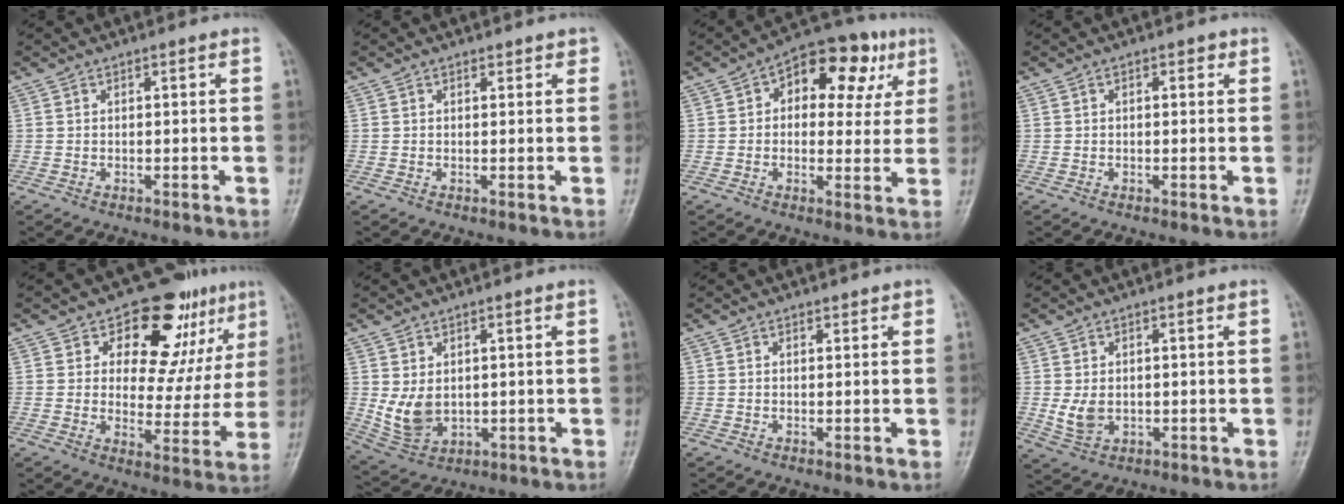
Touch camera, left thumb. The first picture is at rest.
{"total": 1.2, "force": [0.8, 0.8, 0.4], "torque": [0.008, -0.004, 0.006]}
{"total": 14.0, "force": [4.8, 8.6, 9.9], "torque": [-0.075, 0.021, 0.060]}
{"total": 1.3, "force": [0.4, 0.9, 0.9], "torque": [0.003, 0.005, 0.002]}
{"total": 16.3, "force": [8.7, 9.3, 10.3], "torque": [-0.064, -0.034, 0.120]}
{"total": 6.8, "force": [0.5, 5.0, 4.6], "torque": [-0.072, -0.012, 0.029]}
{"total": 0.8, "force": [0.6, 0.5, 0.3], "torque": [0.003, -0.003, 0.004]}
{"total": 4.3, "force": [-0.2, 3.2, 2.8], "torque": [-0.042, -0.004, 0.005]}